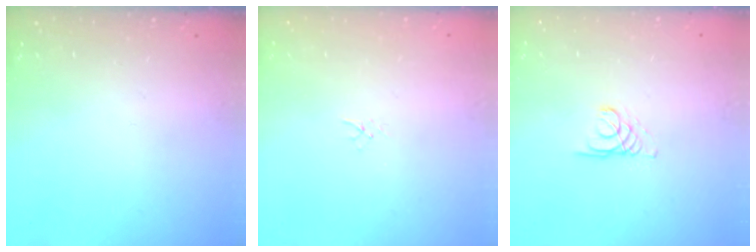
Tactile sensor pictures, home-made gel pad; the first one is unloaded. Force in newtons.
{"total": 1.5, "press": 1.5, "slide": 0.1}
{"total": 1.4, "press": 1.3, "slide": 0.1}